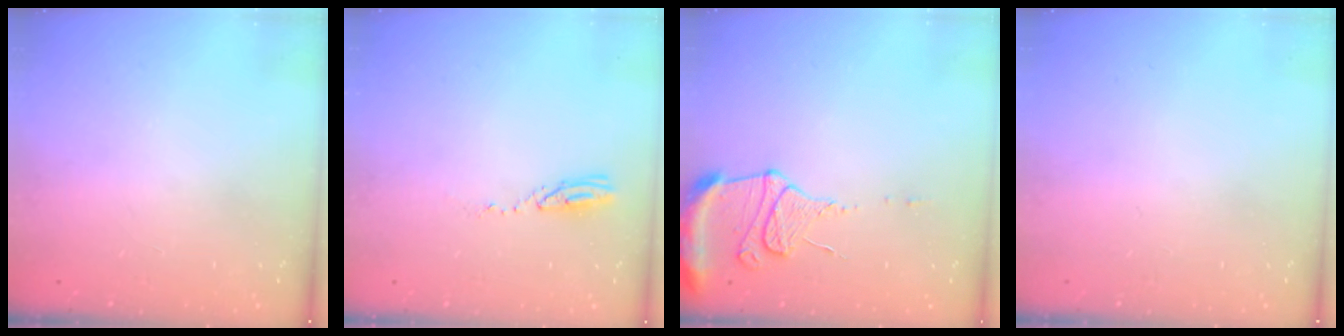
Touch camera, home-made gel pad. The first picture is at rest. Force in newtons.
{"total": 3.7, "press": 3.7, "slide": 0.2}
{"total": 11.4, "press": 11.3, "slide": 1.2}
{"total": 0.0}